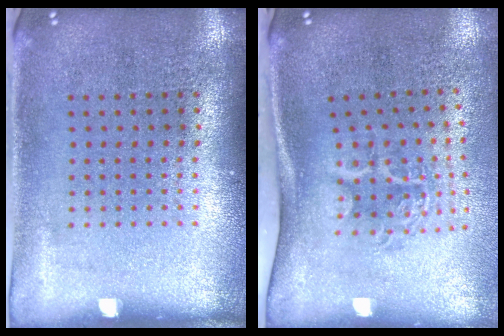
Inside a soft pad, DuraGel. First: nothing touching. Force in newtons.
{"total": 2.0, "press": 1.3, "slide": 1.5}